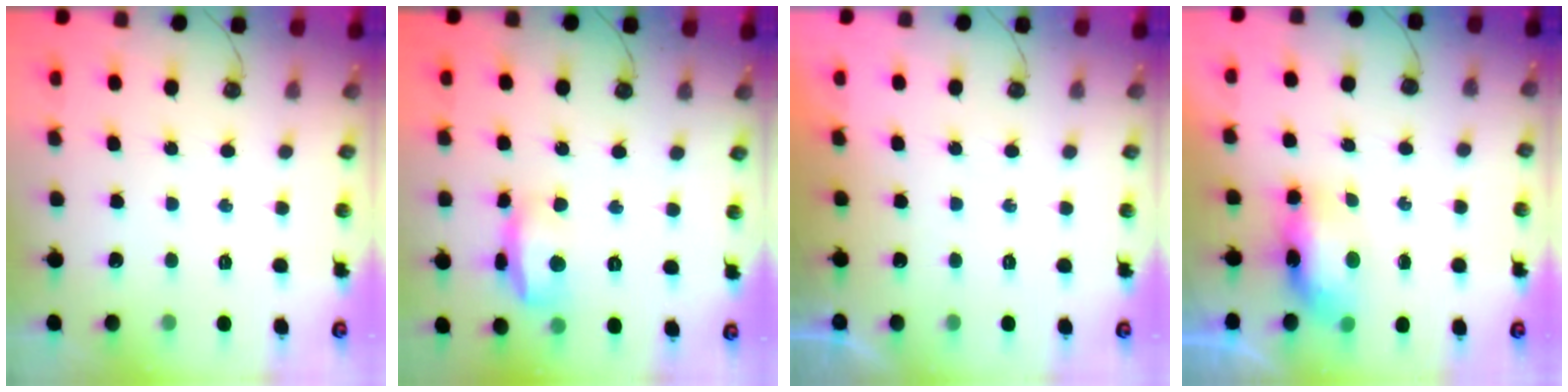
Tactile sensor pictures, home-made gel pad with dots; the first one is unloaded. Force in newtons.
{"total": 10.8, "press": 10.7, "slide": 1.5}
{"total": 0.0}
{"total": 7.4, "press": 7.4, "slide": 0.7}